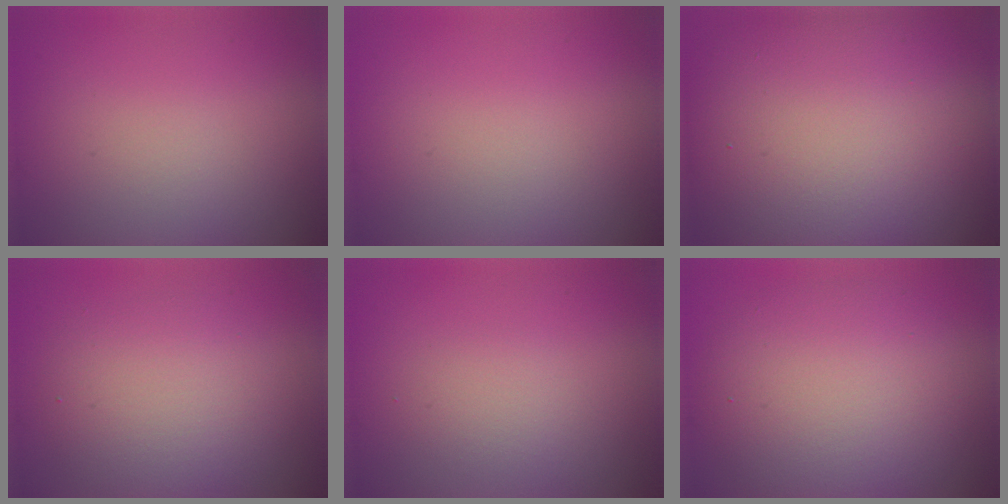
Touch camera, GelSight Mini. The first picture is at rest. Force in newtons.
{"total": 0.0}
{"total": 17.8, "press": 17.7, "slide": 1.1}
{"total": 4.6, "press": 4.6, "slide": 0.1}
{"total": 1.3, "press": 1.3, "slide": 0.1}
{"total": 7.8, "press": 7.8, "slide": 0.2}